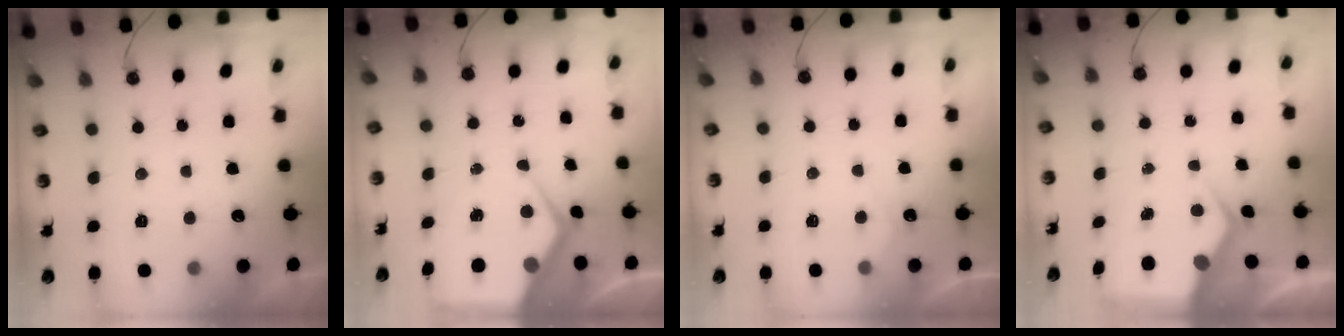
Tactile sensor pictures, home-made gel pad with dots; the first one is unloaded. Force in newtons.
{"total": 9.7, "press": 9.7, "slide": 0.9}
{"total": 3.3, "press": 3.2, "slide": 0.5}
{"total": 6.0, "press": 6.0, "slide": 0.6}